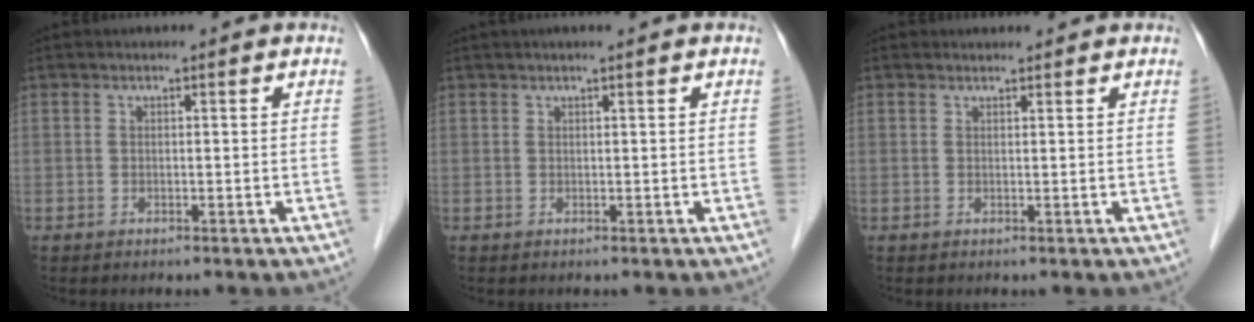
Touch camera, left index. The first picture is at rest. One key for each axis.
{"total": 1.7, "fx": 1.3, "fy": -0.2, "fz": 1.1, "tx": -0.016, "ty": 0.014, "tz": 0.024}
{"total": 1.5, "fx": 1.4, "fy": 0.2, "fz": 0.1, "tx": -0.011, "ty": 0.007, "tz": 0.023}